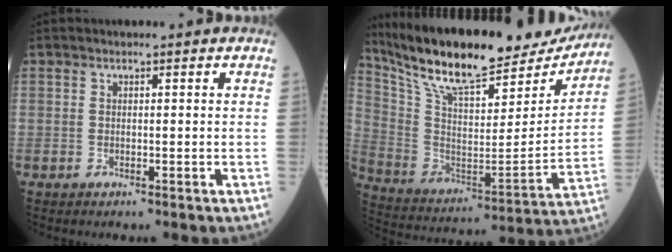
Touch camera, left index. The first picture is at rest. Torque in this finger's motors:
{"motor_torque": [0.55, -0.74, 0.73, 0.18]}